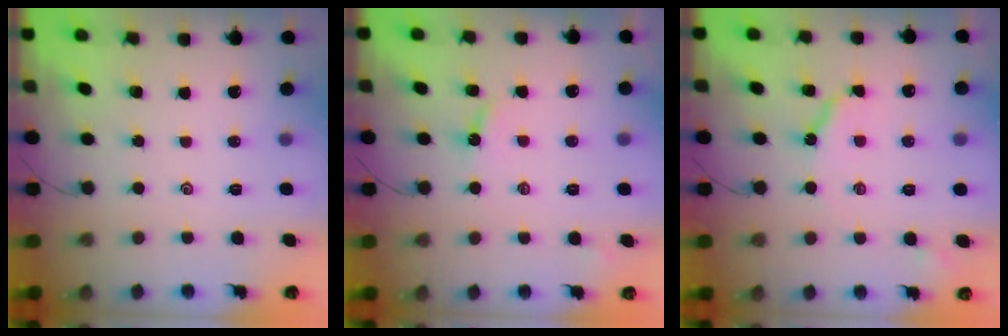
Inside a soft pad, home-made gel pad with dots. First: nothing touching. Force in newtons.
{"total": 2.8, "press": 2.8, "slide": 0.2}
{"total": 5.1, "press": 5.1, "slide": 0.6}